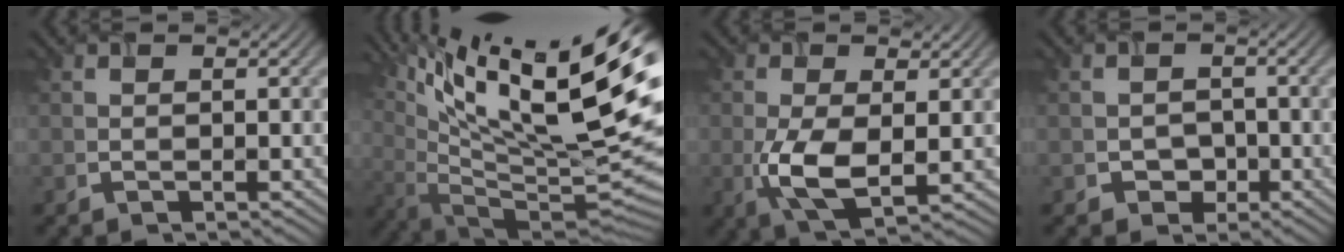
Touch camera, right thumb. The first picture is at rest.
{"total": 18.6, "force": [8.7, 4.6, 15.7], "torque": [-0.247, 0.019, 0.147]}
{"total": 6.7, "force": [-1.2, 3.2, 5.7], "torque": [-0.130, -0.009, -0.018]}
{"total": 2.2, "force": [-1.2, 1.8, 0.3], "torque": [-0.002, -0.005, -0.025]}